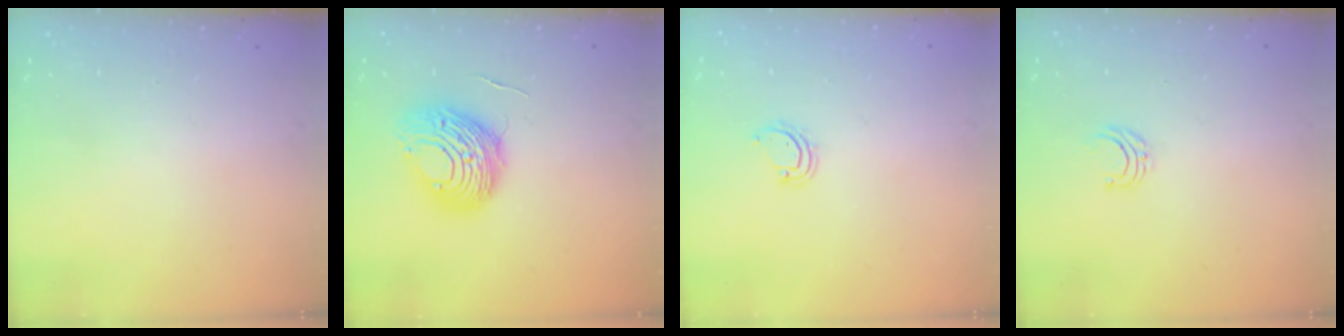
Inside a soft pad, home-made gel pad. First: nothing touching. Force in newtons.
{"total": 11.2, "press": 11.2, "slide": 1.2}
{"total": 3.6, "press": 3.6, "slide": 0.2}
{"total": 4.0, "press": 4.0, "slide": 0.3}